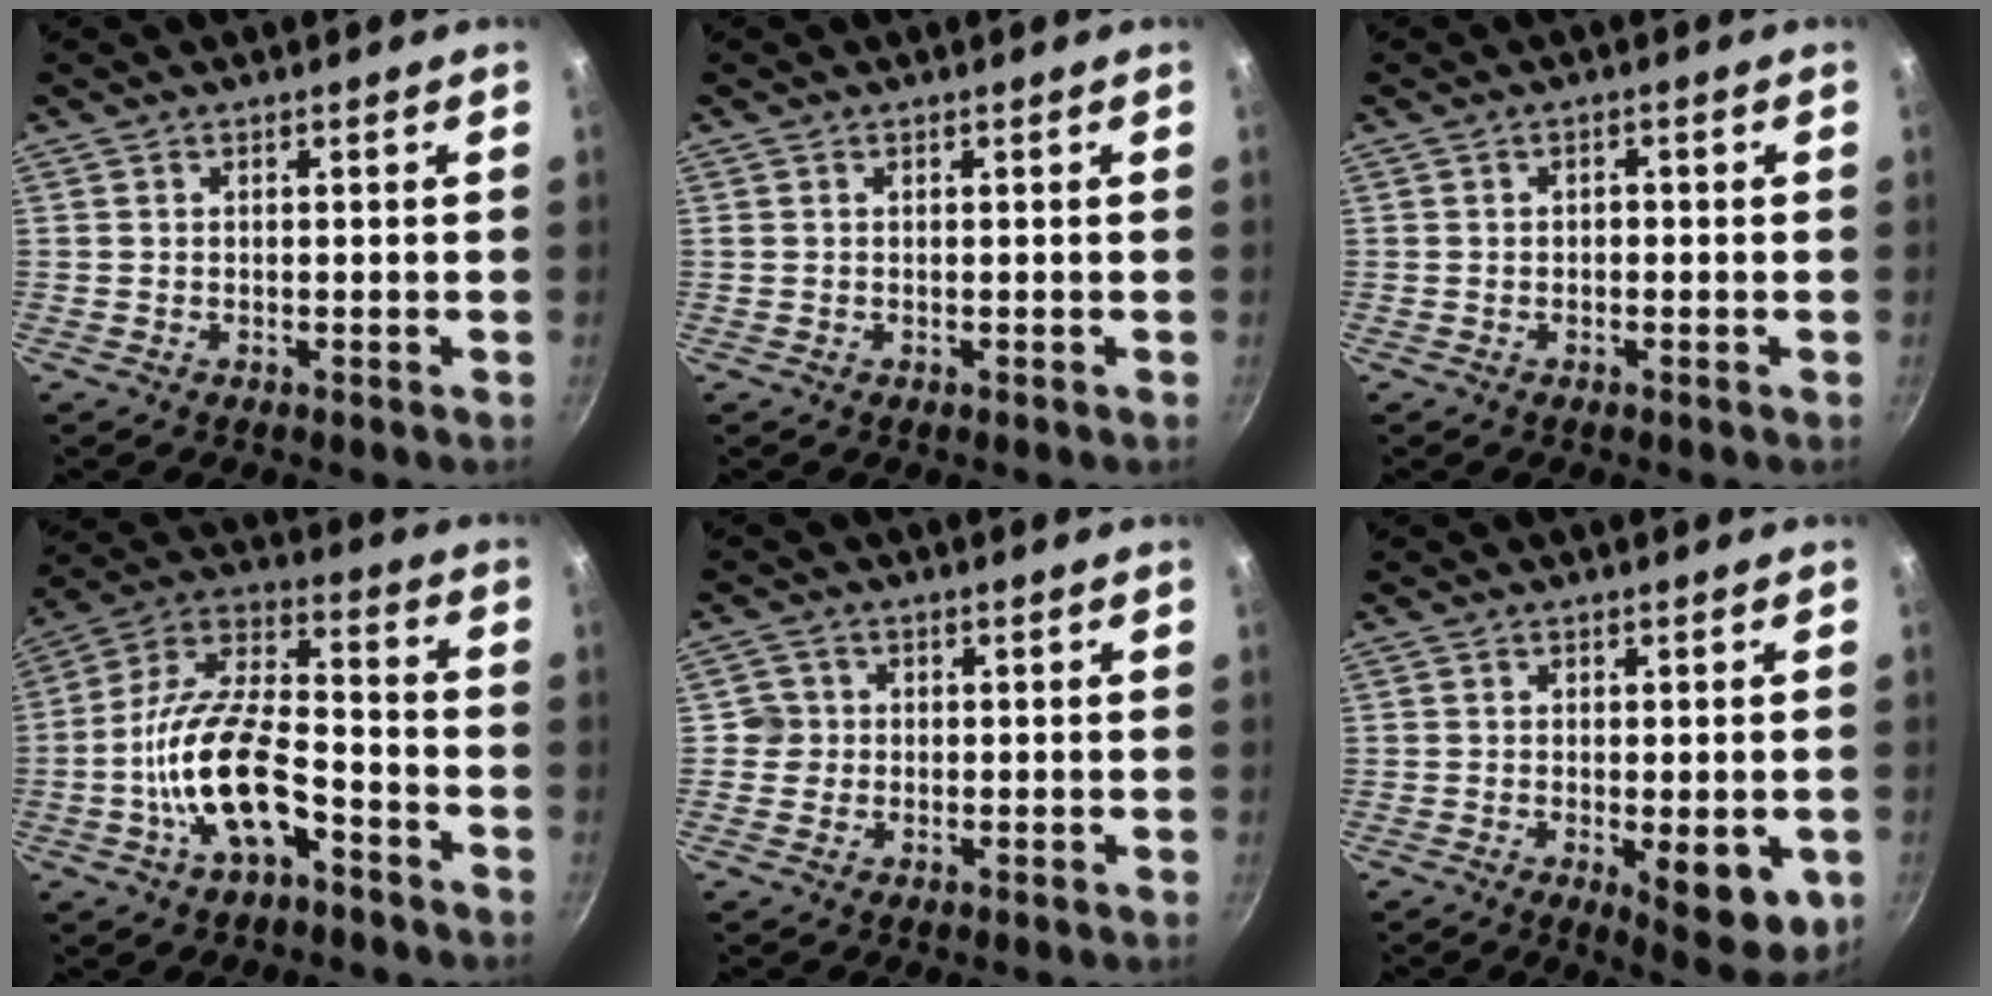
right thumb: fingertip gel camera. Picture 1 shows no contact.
{"total": 0.0}
{"total": 1.0, "force": [-0.1, 0.8, 0.6], "torque": [-0.002, 0.004, -0.007]}
{"total": 16.5, "force": [-6.2, 7.8, 13.2], "torque": [-0.250, 0.058, -0.113]}
{"total": 2.7, "force": [0.0, 2.7, 0.1], "torque": [0.020, 0.008, -0.004]}
{"total": 9.4, "force": [-2.6, 3.5, 8.3], "torque": [-0.098, -0.017, -0.028]}